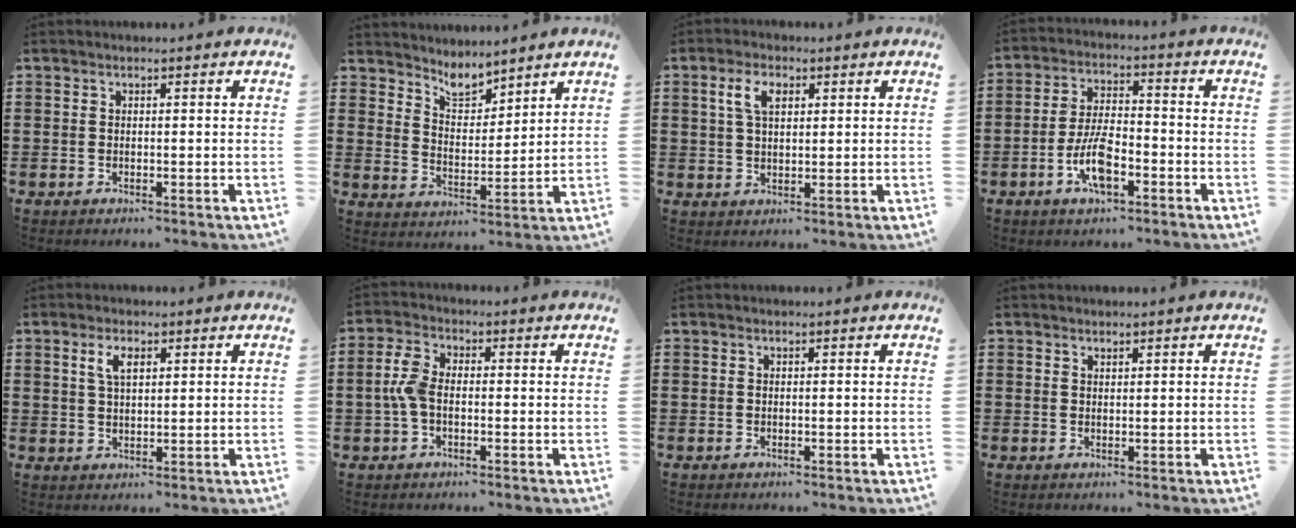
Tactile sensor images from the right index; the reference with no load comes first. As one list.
[{"total": 4.8, "force": [4.5, 1.4, 1.1], "torque": [-0.038, -0.015, 0.082]}, {"total": 4.3, "force": [1.6, 2.2, 3.4], "torque": [-0.075, 0.013, 0.026]}, {"total": 7.5, "force": [-3.2, 3.0, 6.1], "torque": [-0.141, -0.003, -0.064]}, {"total": 3.5, "force": [1.5, 1.5, 2.7], "torque": [-0.060, 0.008, 0.025]}, {"total": 4.9, "force": [-0.7, 2.7, 4.0], "torque": [-0.103, -0.002, -0.021]}, {"total": 0.0}, {"total": 0.7, "force": [0.6, 0.3, 0.0], "torque": [-0.001, 0.002, 0.013]}]